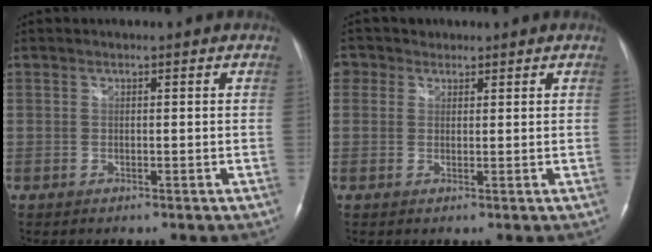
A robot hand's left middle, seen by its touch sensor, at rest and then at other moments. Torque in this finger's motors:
{"motor_torque": [0.02, 0.02, -0.01, 0.00]}